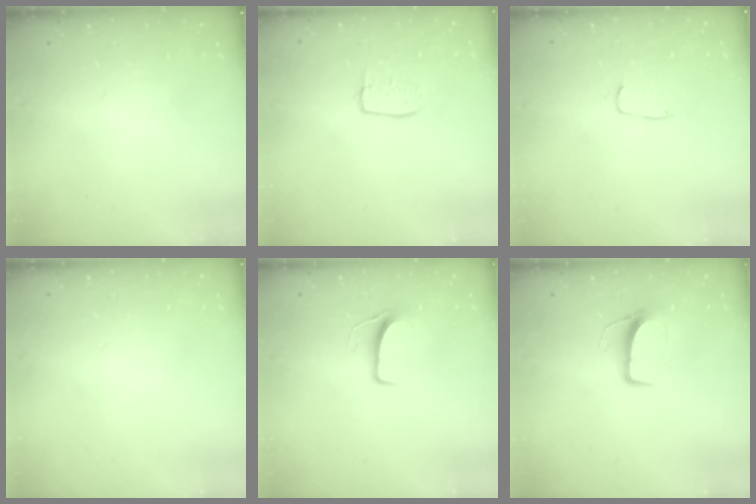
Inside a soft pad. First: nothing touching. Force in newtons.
{"total": 5.8, "press": 5.8, "slide": 0.4}
{"total": 3.5, "press": 3.4, "slide": 0.2}
{"total": 0.0}
{"total": 6.6, "press": 6.6, "slide": 0.5}
{"total": 7.8, "press": 7.8, "slide": 0.5}